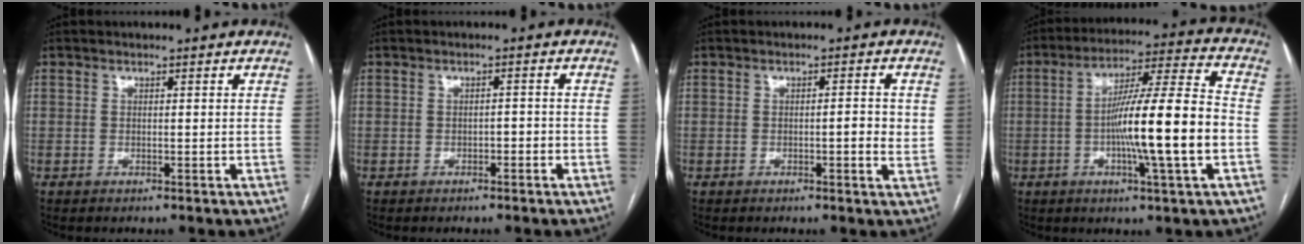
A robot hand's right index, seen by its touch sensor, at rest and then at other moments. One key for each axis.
{"total": 1.3, "fx": -0.7, "fy": 0.6, "fz": 0.8, "tx": -0.016, "ty": 0.002, "tz": -0.009}
{"total": 3.3, "fx": -0.1, "fy": 0.6, "fz": 3.2, "tx": -0.046, "ty": 0.001, "tz": -0.004}
{"total": 16.0, "fx": -3.1, "fy": -0.1, "fz": 15.7, "tx": -0.258, "ty": 0.003, "tz": -0.057}